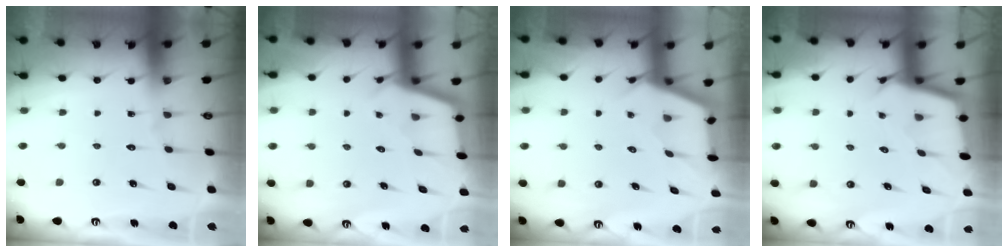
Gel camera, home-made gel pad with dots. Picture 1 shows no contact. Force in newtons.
{"total": 2.9, "press": 2.9, "slide": 0.3}
{"total": 2.6, "press": 2.5, "slide": 0.3}
{"total": 2.5, "press": 2.5, "slide": 0.1}